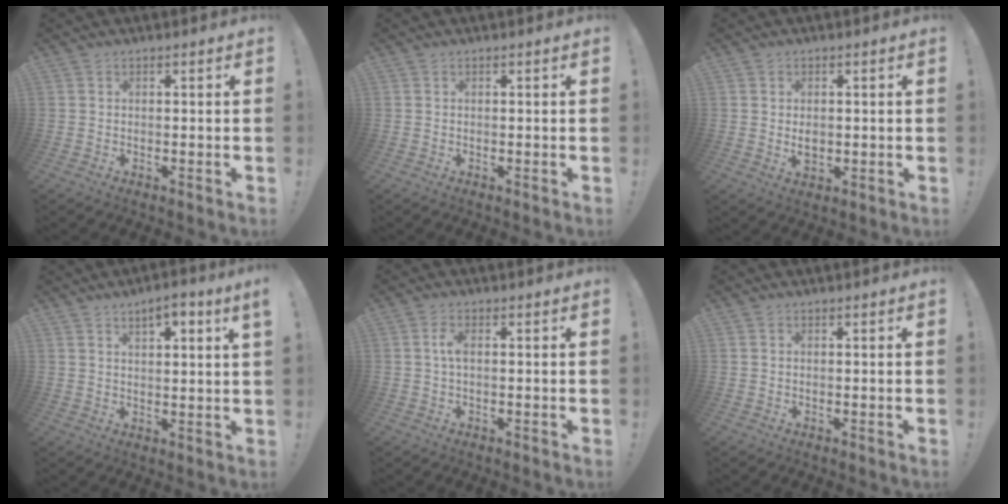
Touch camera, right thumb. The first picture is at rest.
{"total": 0.0}
{"total": 3.2, "force": [0.0, 2.4, 2.1], "torque": [-0.022, -0.001, -0.001]}
{"total": 5.1, "force": [3.3, 0.6, 3.8], "torque": [-0.048, -0.018, 0.051]}
{"total": 3.1, "force": [0.1, 1.1, 2.9], "torque": [-0.063, 0.005, -0.002]}
{"total": 0.0}